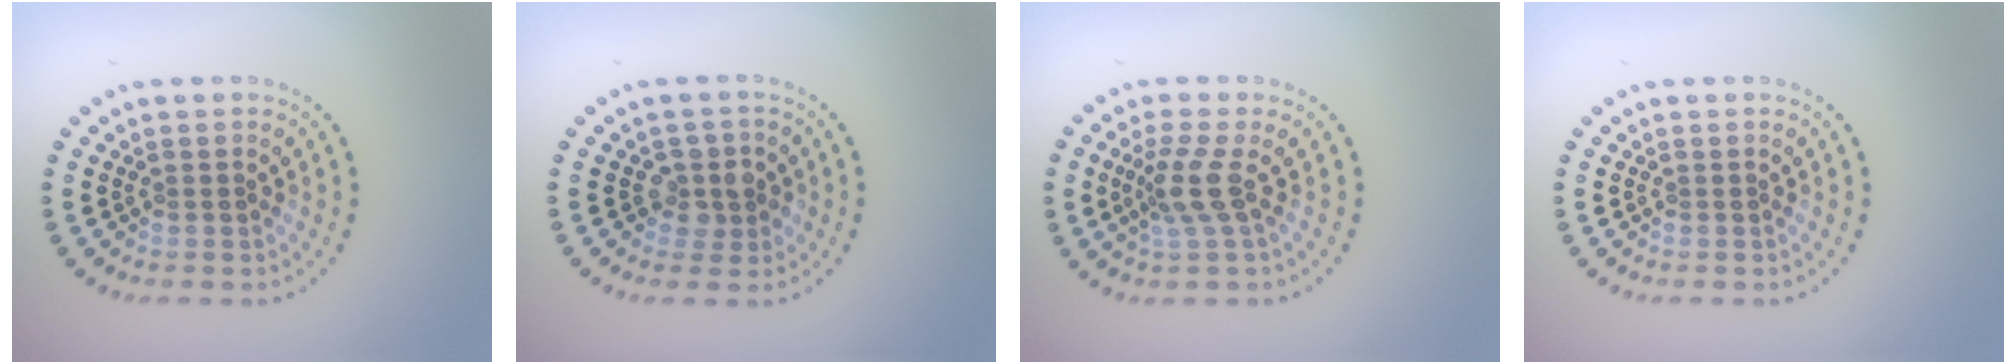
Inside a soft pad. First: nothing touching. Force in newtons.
{"total": 2.3, "press": 2.1, "slide": 1.1}
{"total": 2.8, "press": 2.1, "slide": 1.8}
{"total": 0.0}